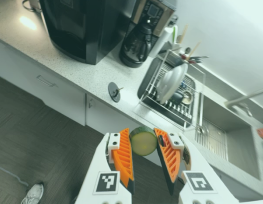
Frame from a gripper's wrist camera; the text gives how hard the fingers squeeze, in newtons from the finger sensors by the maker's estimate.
{"total": 9.6, "left": 9.6, "right": 9.5}